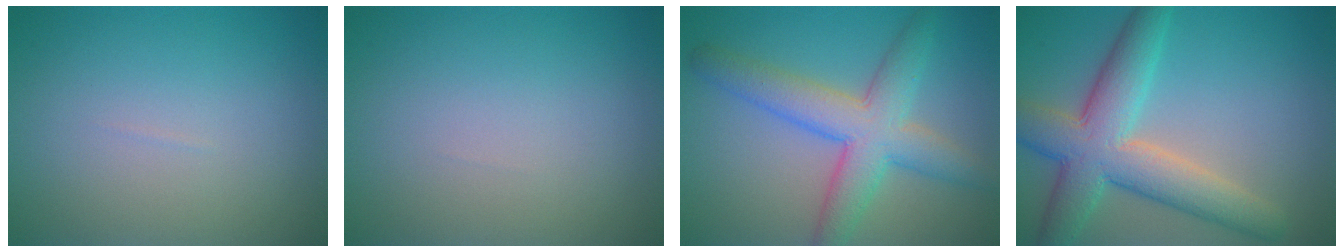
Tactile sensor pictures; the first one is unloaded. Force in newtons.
{"total": 0.0}
{"total": 6.3, "press": 6.3, "slide": 0.2}
{"total": 7.9, "press": 7.9, "slide": 0.3}